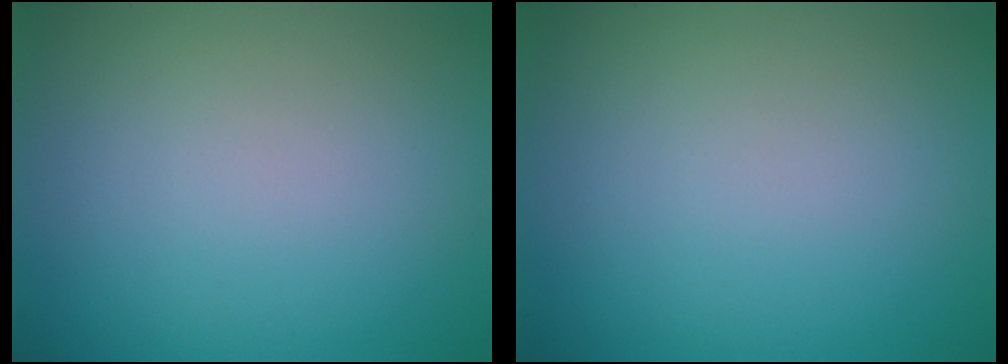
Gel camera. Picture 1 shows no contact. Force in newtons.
{"total": 0.0}